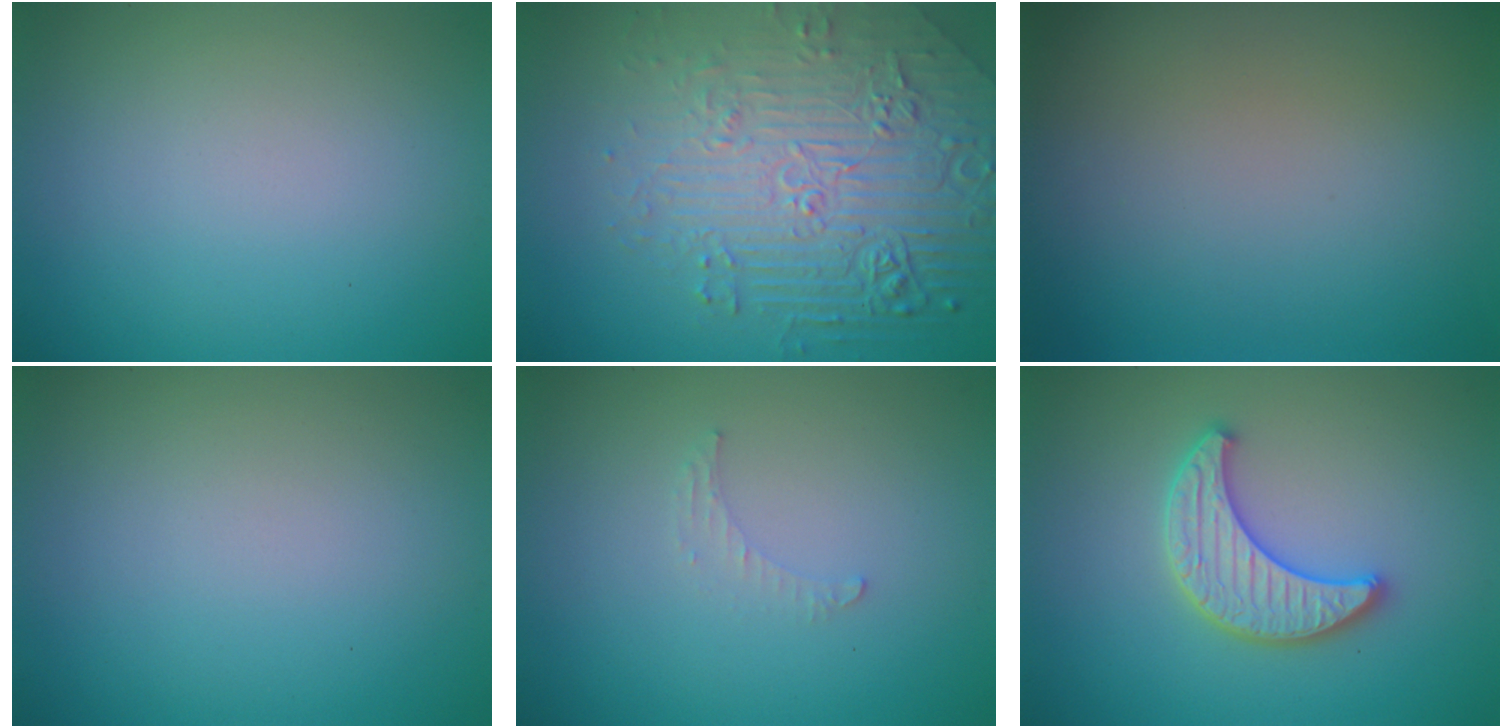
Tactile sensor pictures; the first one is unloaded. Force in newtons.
{"total": 8.5, "press": 5.9, "slide": 6.1}
{"total": 0.0}
{"total": 0.0}
{"total": 0.8, "press": 0.8, "slide": 0.3}
{"total": 3.7, "press": 3.6, "slide": 0.8}